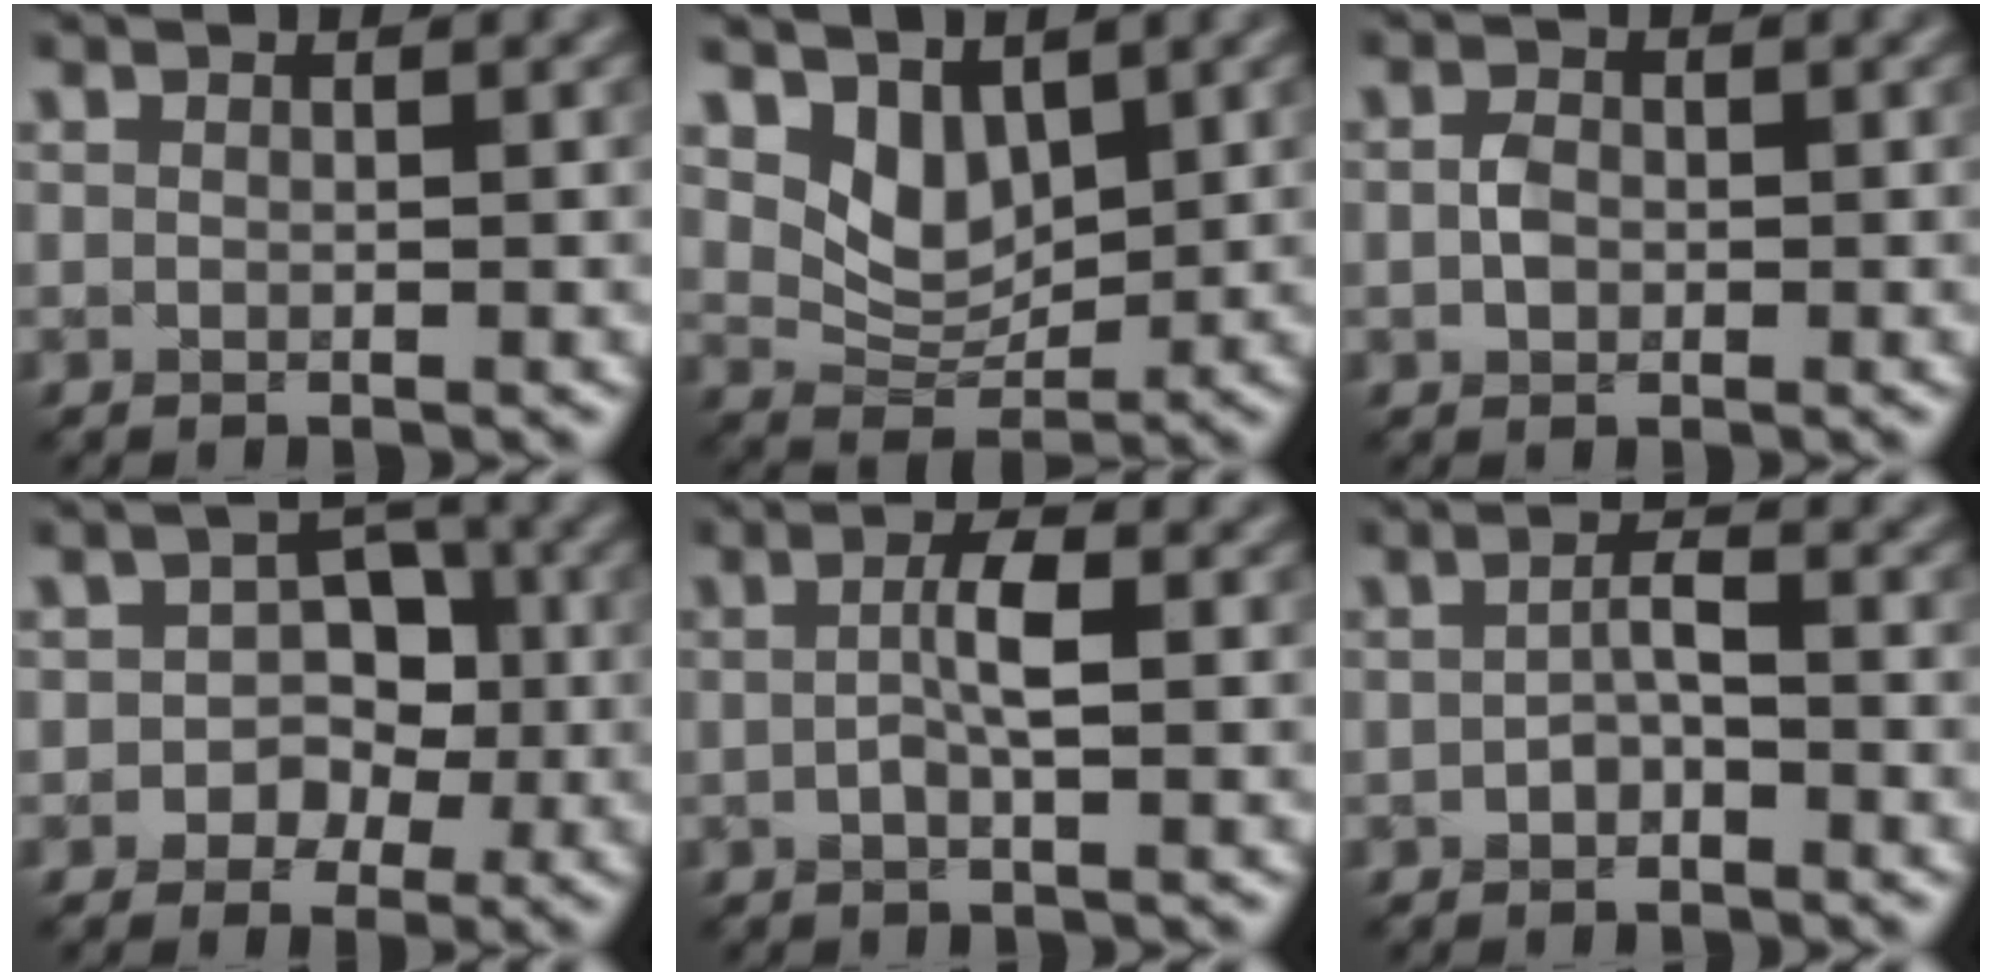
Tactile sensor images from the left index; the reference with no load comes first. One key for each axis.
{"total": 3.5, "fx": 2.1, "fy": 2.1, "fz": 1.8, "tx": -0.040, "ty": -0.014, "tz": 0.037}
{"total": 1.7, "fx": -0.2, "fy": 1.4, "fz": 1.0, "tx": -0.022, "ty": 0.002, "tz": -0.008}
{"total": 4.0, "fx": -0.8, "fy": 3.2, "fz": 2.1, "tx": 0.004, "ty": 0.004, "tz": -0.022}
{"total": 2.5, "fx": -0.3, "fy": 0.6, "fz": 2.4, "tx": -0.046, "ty": 0.005, "tz": -0.008}
{"total": 1.9, "fx": -0.7, "fy": 0.9, "fz": 1.5, "tx": -0.028, "ty": 0.006, "tz": -0.017}